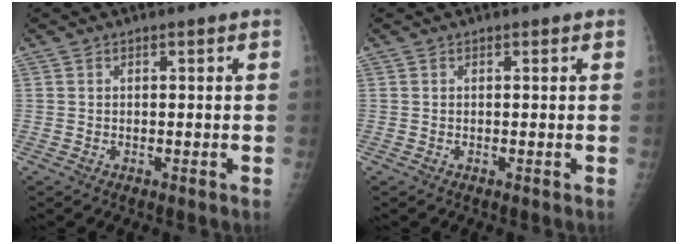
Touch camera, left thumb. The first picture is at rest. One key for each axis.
{"total": 0.0}